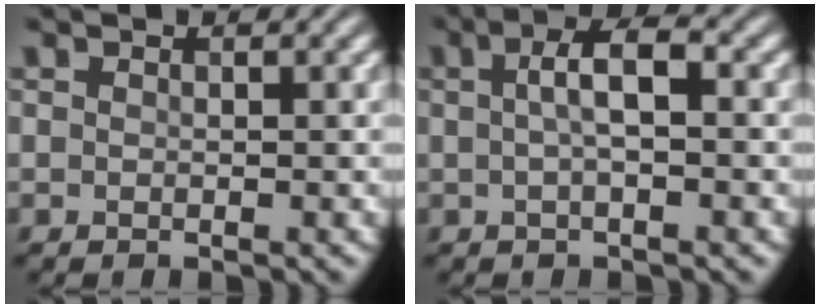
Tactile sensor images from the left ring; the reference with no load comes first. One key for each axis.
{"total": 3.4, "fx": 0.3, "fy": 0.9, "fz": 3.2, "tx": -0.060, "ty": 0.008, "tz": 0.002}